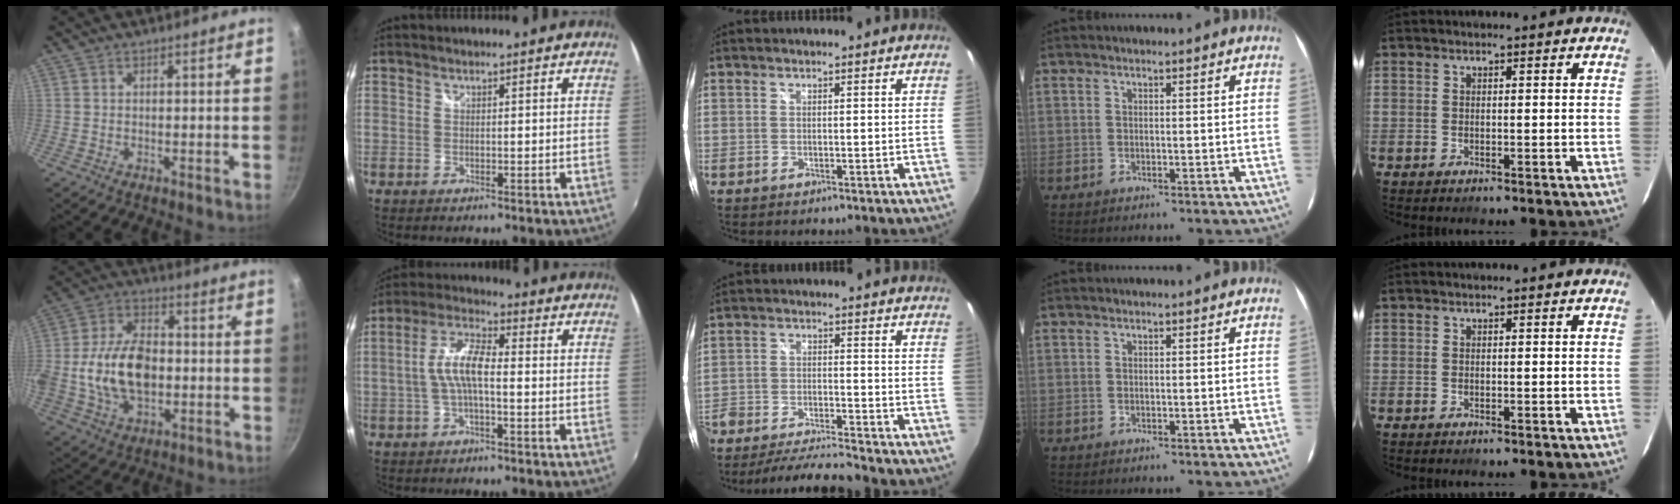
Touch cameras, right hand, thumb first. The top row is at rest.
{"thumb": {"total": 16.5, "force": [-1.4, 10.6, 12.5], "torque": [-0.208, 0.026, -0.030]}, "index": {"total": 7.3, "force": [-1.1, 2.2, 6.9], "torque": [-0.146, 0.015, -0.023]}, "middle": {"total": 14.5, "force": [-12.7, 2.6, 6.4], "torque": [-0.150, -0.022, -0.217]}}